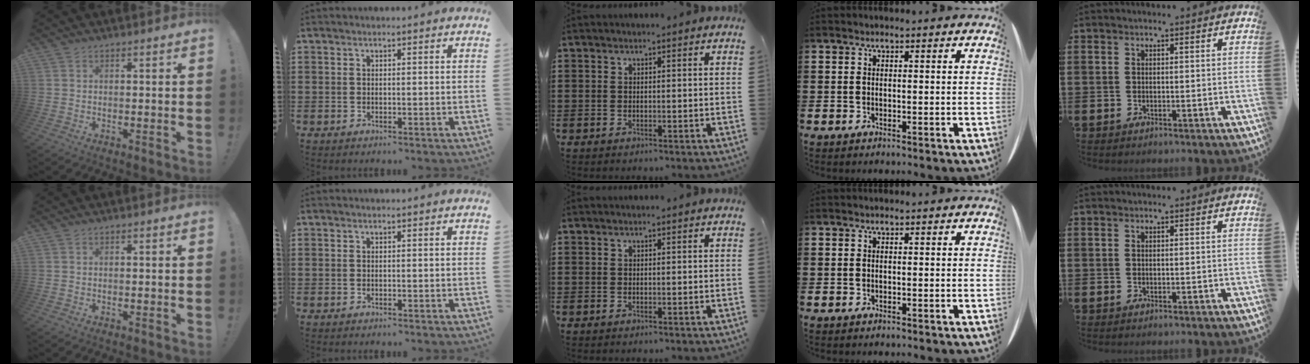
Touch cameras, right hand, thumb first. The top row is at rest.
{}